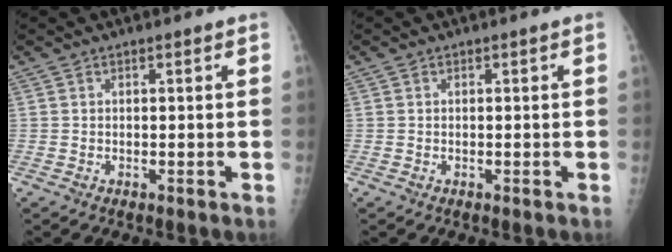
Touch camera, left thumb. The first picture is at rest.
{"total": 0.0}